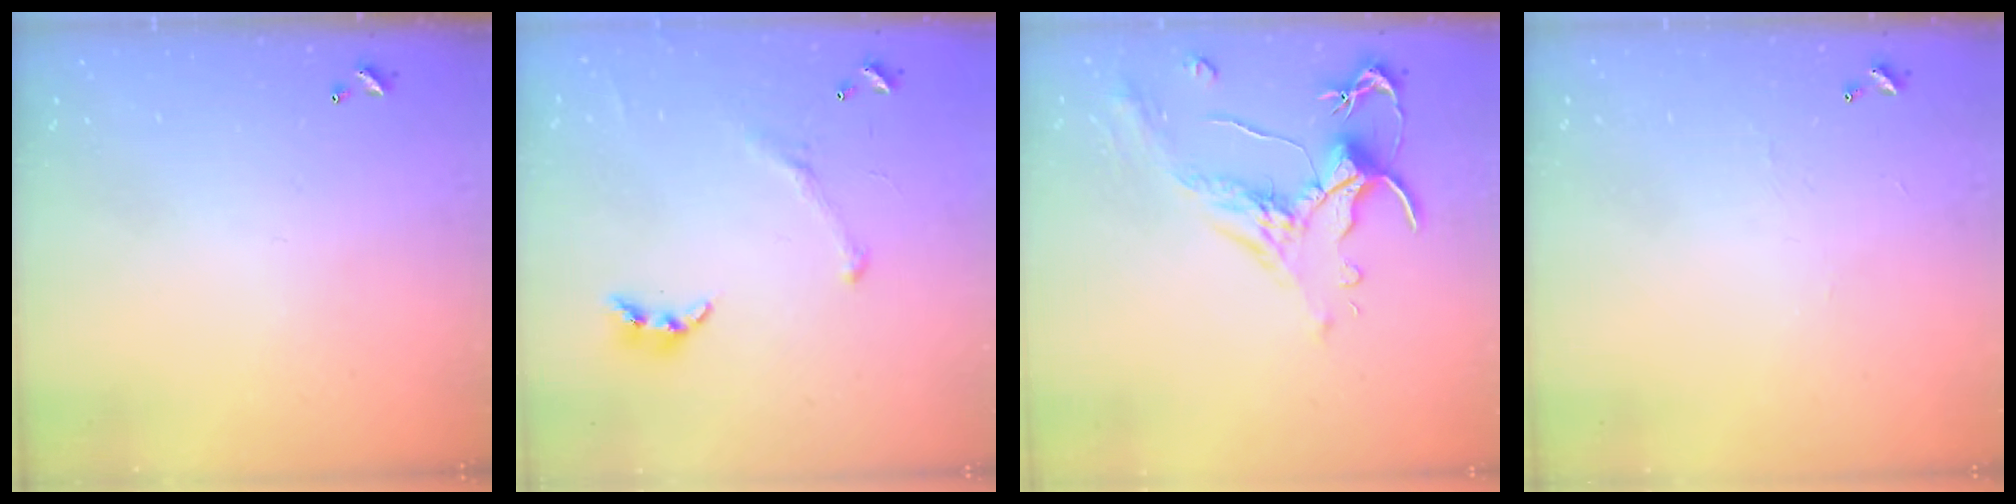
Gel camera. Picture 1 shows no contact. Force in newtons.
{"total": 2.3, "press": 2.3, "slide": 0.5}
{"total": 1.5, "press": 1.0, "slide": 1.1}
{"total": 2.2, "press": 2.2, "slide": 0.4}